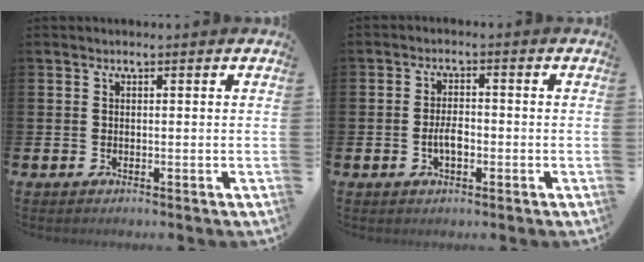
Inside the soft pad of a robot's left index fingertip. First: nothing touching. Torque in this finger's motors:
{"motor_torque": [0.26, 0.00, 0.09, 0.06]}